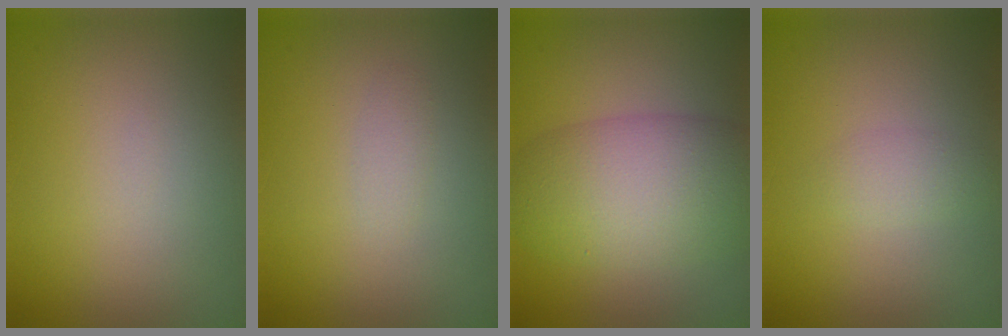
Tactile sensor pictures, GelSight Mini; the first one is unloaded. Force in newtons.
{"total": 0.8, "press": 0.8, "slide": 0.1}
{"total": 7.8, "press": 7.8, "slide": 0.3}
{"total": 1.3, "press": 1.3, "slide": 0.0}